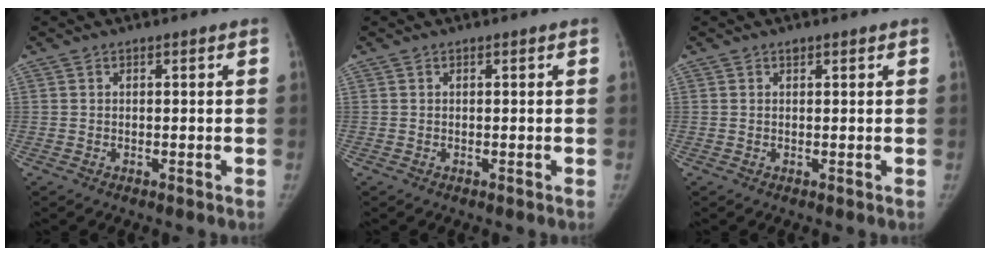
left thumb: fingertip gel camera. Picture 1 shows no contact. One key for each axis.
{"total": 0.0}
{"total": 0.6, "fx": 0.4, "fy": 0.3, "fz": 0.2, "tx": 0.001, "ty": -0.003, "tz": 0.006}